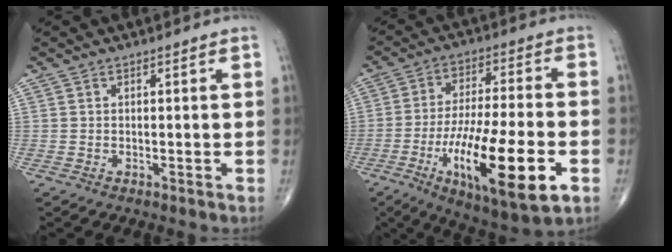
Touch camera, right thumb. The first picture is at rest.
{"total": 21.7, "force": [-7.4, 5.9, 19.6], "torque": [-0.344, 0.005, -0.113]}